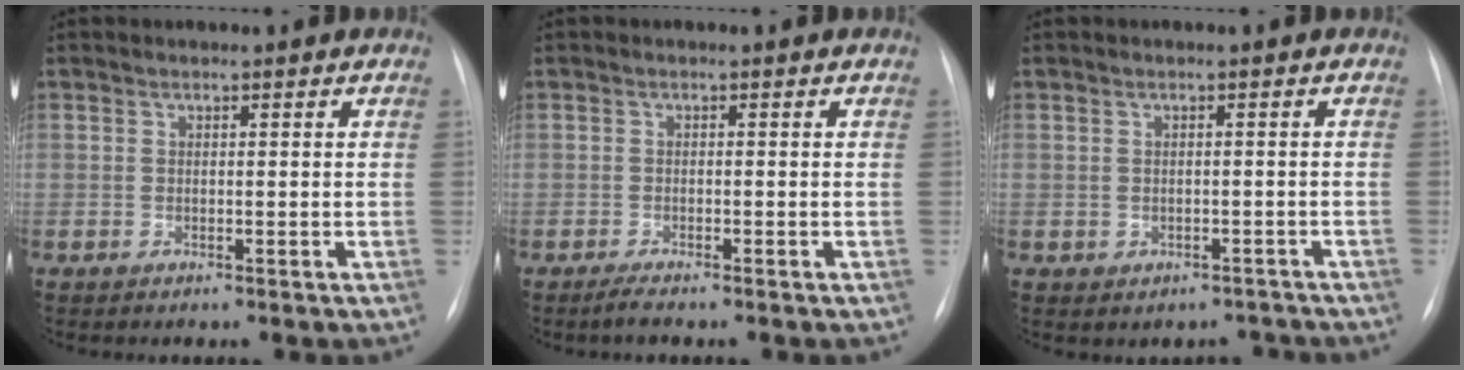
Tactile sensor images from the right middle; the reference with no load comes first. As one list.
[{"total": 1.3, "force": [-1.1, -0.2, 0.7], "torque": [-0.025, -0.006, -0.022]}, {"total": 3.2, "force": [-2.4, 2.1, 0.2], "torque": [0.001, 0.023, -0.026]}]